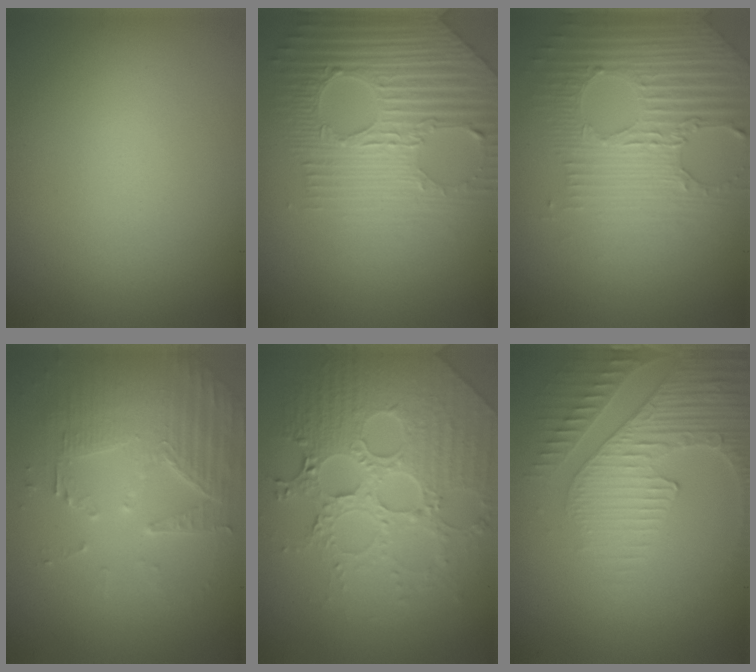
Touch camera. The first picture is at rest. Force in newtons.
{"total": 7.3, "press": 5.4, "slide": 4.9}
{"total": 4.7, "press": 4.2, "slide": 1.9}
{"total": 3.9, "press": 3.7, "slide": 1.4}
{"total": 7.9, "press": 5.8, "slide": 5.4}
{"total": 4.0, "press": 3.9, "slide": 1.0}